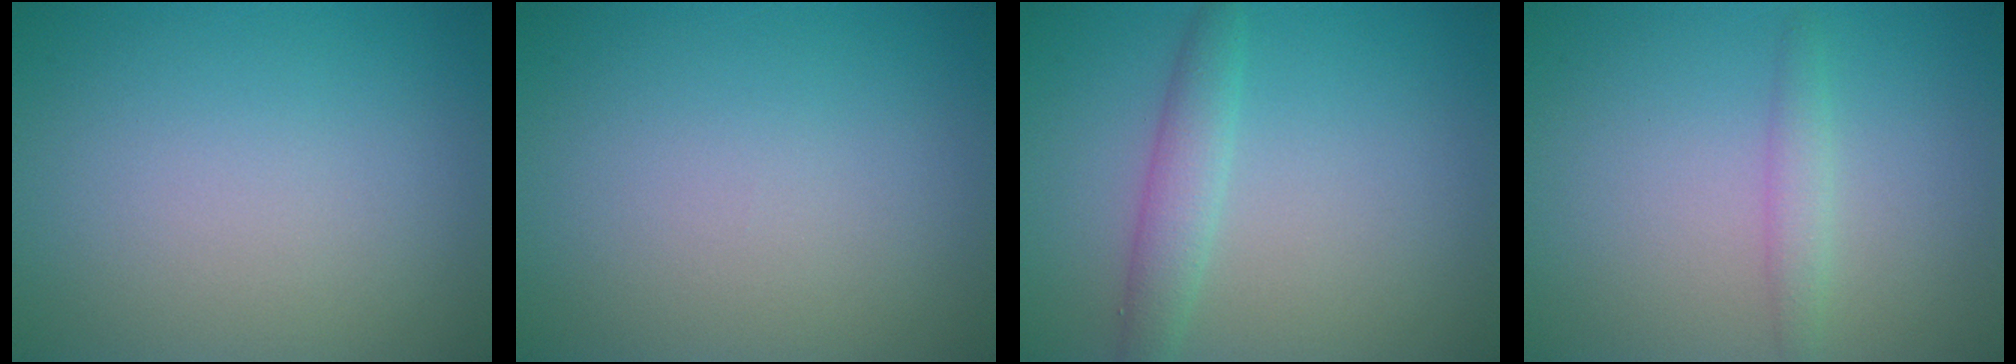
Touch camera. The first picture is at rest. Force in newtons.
{"total": 0.0}
{"total": 2.4, "press": 2.4, "slide": 0.1}
{"total": 1.4, "press": 1.4, "slide": 0.1}